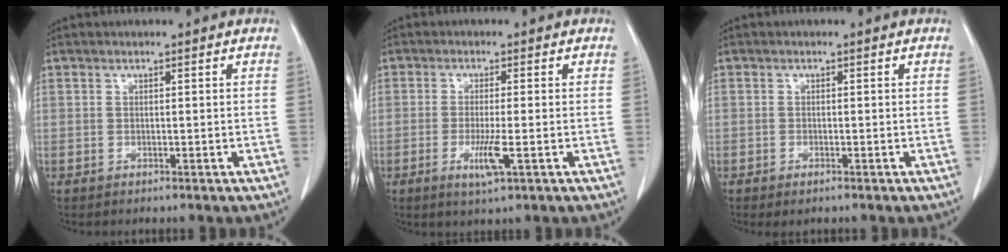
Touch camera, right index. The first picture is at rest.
{"total": 4.3, "force": [-1.4, 0.2, 4.0], "torque": [-0.077, -0.009, -0.022]}
{"total": 1.3, "force": [-0.9, 0.4, 0.8], "torque": [-0.014, -0.001, -0.009]}